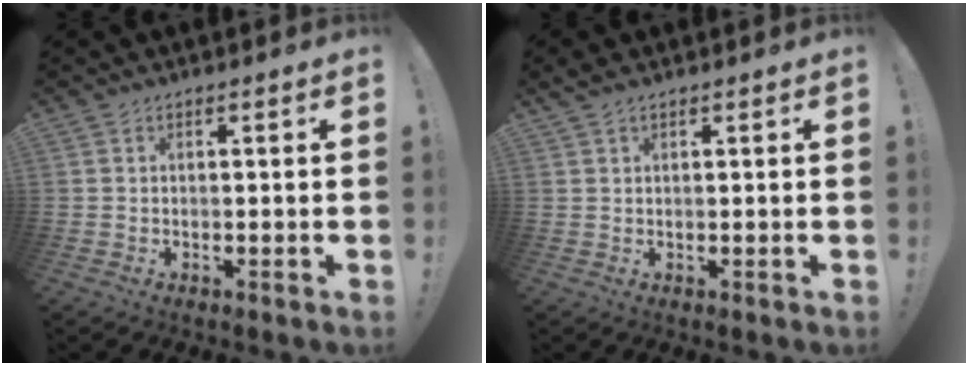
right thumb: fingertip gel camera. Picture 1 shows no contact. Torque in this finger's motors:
{"motor_torque": [-0.65, 0.78, 0.20, 0.07, 0.01]}